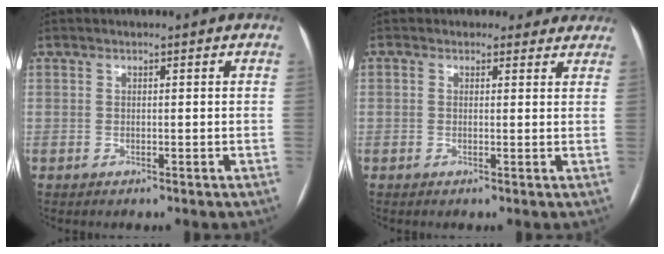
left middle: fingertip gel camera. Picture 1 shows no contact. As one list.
[{"total": 4.3, "force": [3.5, 2.3, 0.4], "torque": [0.008, 0.007, 0.029]}]